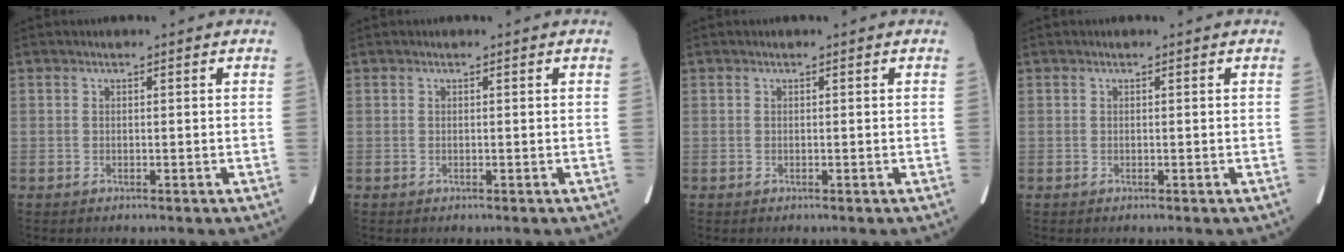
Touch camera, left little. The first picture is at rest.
{"total": 0.0}
{"total": 0.0}
{"total": 0.0}